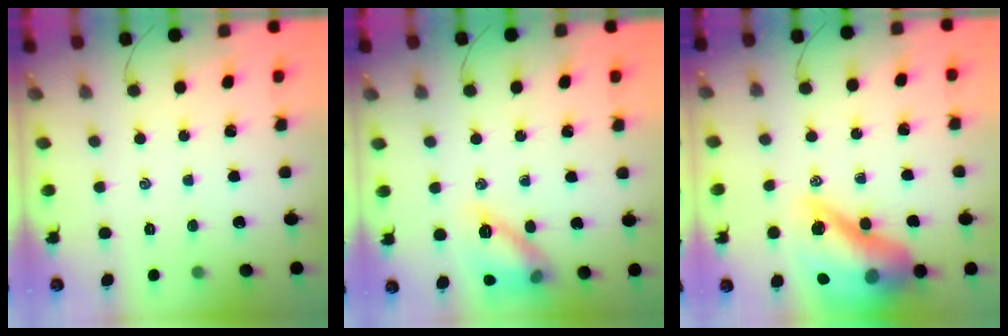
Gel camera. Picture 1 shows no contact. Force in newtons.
{"total": 13.4, "press": 13.4, "slide": 0.8}
{"total": 22.9, "press": 22.3, "slide": 5.0}